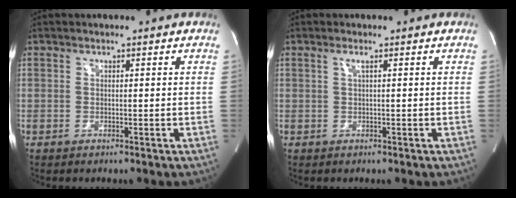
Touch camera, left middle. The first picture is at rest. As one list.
[{"total": 0.8, "force": [0.3, -0.2, 0.7], "torque": [-0.022, 0.004, 0.009]}]